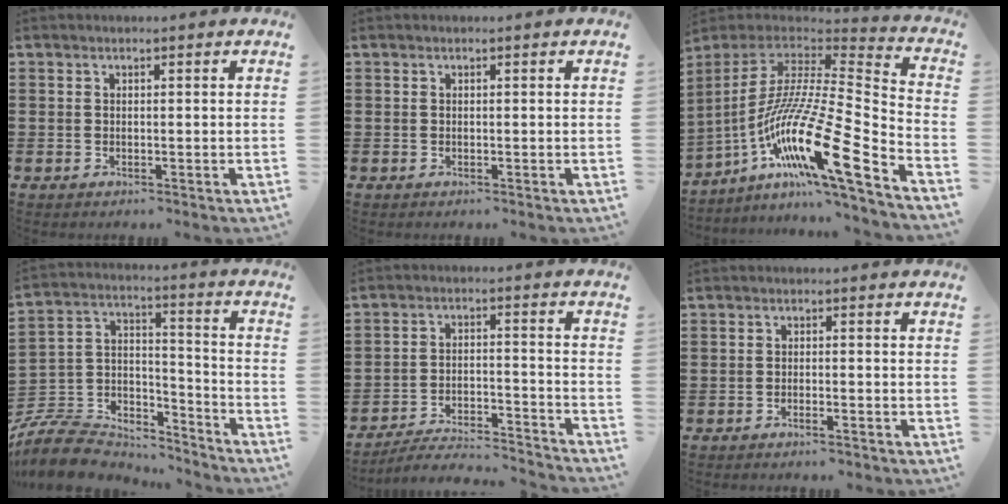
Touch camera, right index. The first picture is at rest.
{"total": 0.0}
{"total": 18.9, "force": [-9.3, 3.0, 16.1], "torque": [-0.330, -0.010, -0.177]}
{"total": 9.4, "force": [-8.3, 3.8, 2.2], "torque": [-0.062, 0.016, -0.165]}
{"total": 4.5, "force": [-4.3, 0.3, 1.2], "torque": [-0.030, -0.004, -0.091]}
{"total": 1.2, "force": [-1.1, 0.0, 0.5], "torque": [-0.010, 0.001, -0.021]}